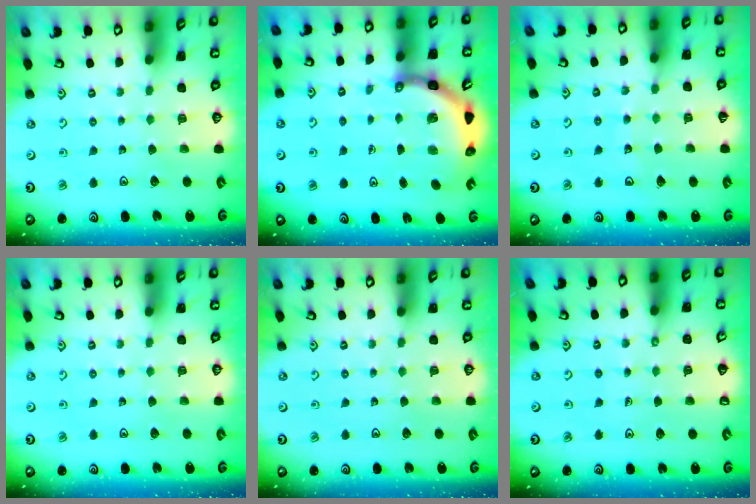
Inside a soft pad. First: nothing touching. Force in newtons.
{"total": 6.0, "press": 5.7, "slide": 1.8}
{"total": 5.5, "press": 5.5, "slide": 0.7}
{"total": 0.0}
{"total": 0.0}
{"total": 0.9, "press": 0.9, "slide": 0.1}